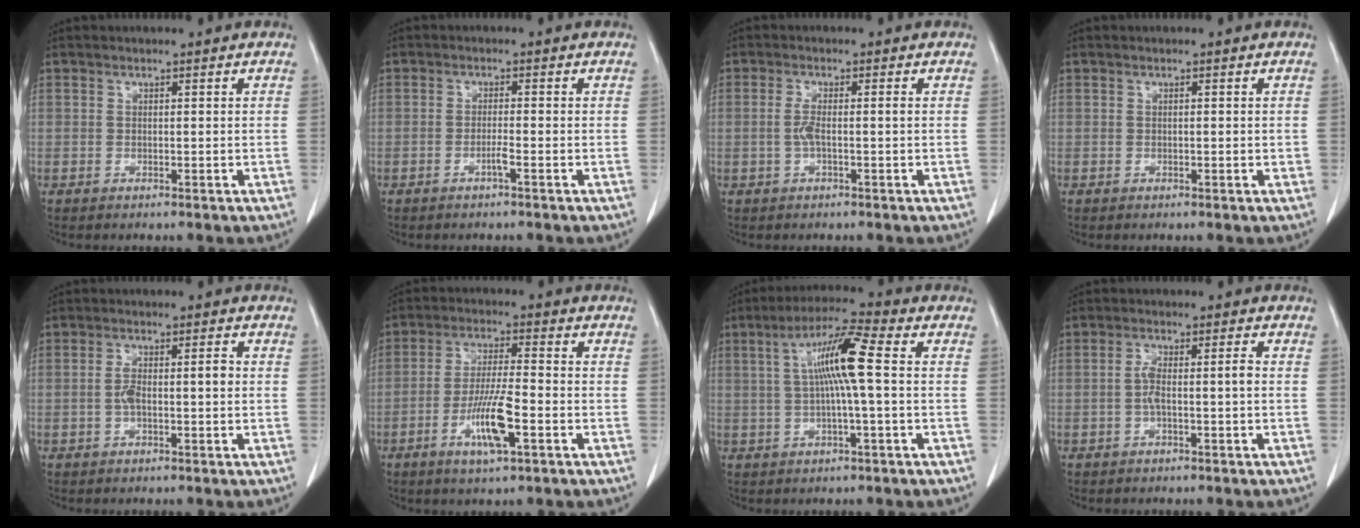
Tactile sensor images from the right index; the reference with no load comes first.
{"total": 1.6, "force": [-0.9, -0.3, 1.3], "torque": [-0.027, 0.000, -0.019]}
{"total": 2.6, "force": [-0.4, 0.2, 2.6], "torque": [-0.057, 0.001, -0.010]}
{"total": 0.7, "force": [0.0, 0.2, 0.6], "torque": [-0.009, 0.000, 0.001]}
{"total": 4.4, "force": [-0.5, 1.2, 4.2], "torque": [-0.085, 0.013, -0.008]}
{"total": 8.8, "force": [-3.6, 1.0, 8.0], "torque": [-0.154, -0.008, -0.065]}
{"total": 9.1, "force": [0.9, 0.4, 9.0], "torque": [-0.171, 0.020, 0.013]}
{"total": 4.0, "force": [-0.8, 0.4, 3.8], "torque": [-0.076, 0.015, -0.013]}